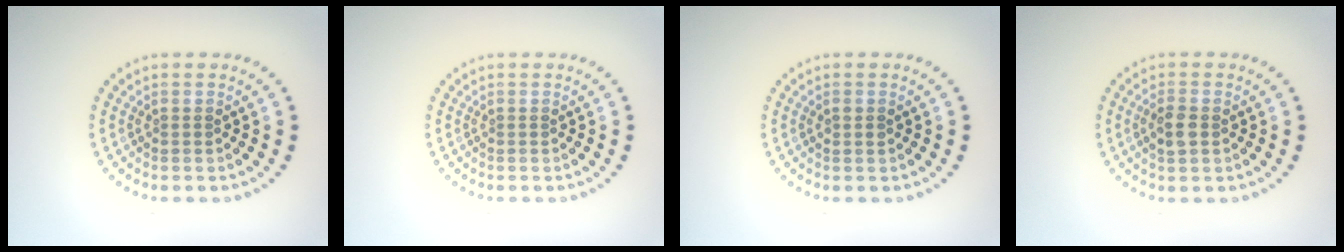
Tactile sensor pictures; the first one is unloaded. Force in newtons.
{"total": 0.0}
{"total": 1.0, "press": 1.0, "slide": 0.1}
{"total": 2.0, "press": 2.0, "slide": 0.3}